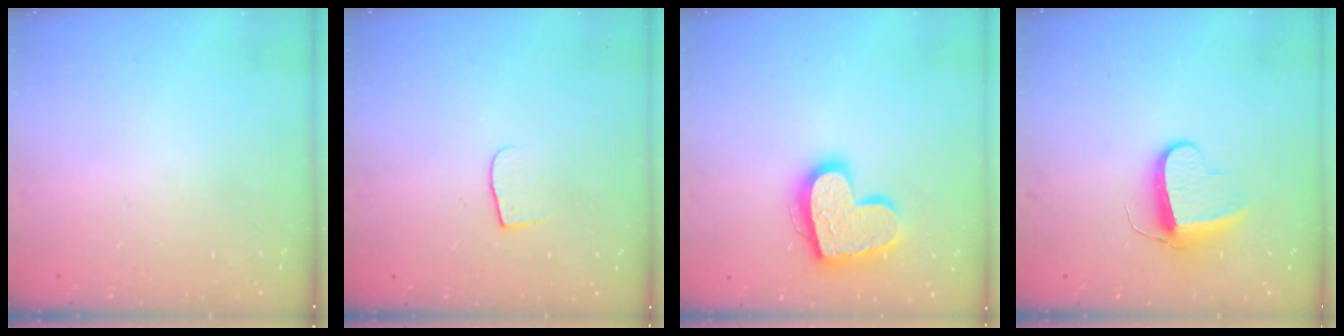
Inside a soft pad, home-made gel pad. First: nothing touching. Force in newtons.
{"total": 6.6, "press": 6.6, "slide": 0.5}
{"total": 17.6, "press": 17.6, "slide": 1.4}
{"total": 10.3, "press": 10.2, "slide": 0.9}